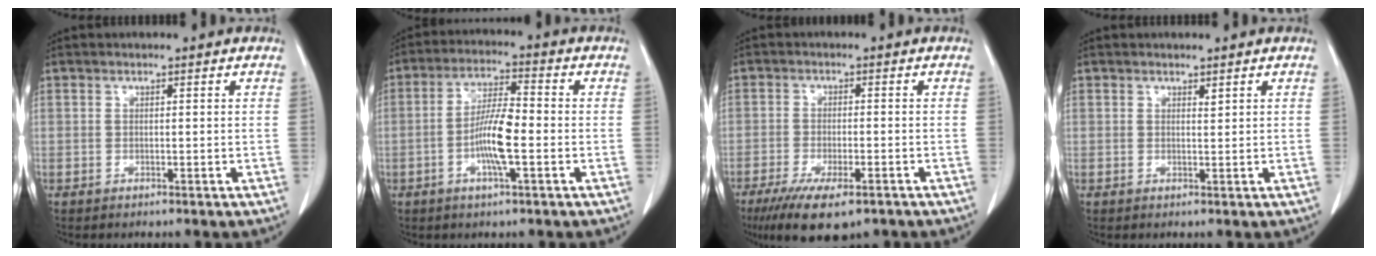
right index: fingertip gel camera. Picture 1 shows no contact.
{"total": 8.0, "force": [-2.0, 1.1, 7.7], "torque": [-0.150, 0.002, -0.043]}
{"total": 10.3, "force": [-7.0, 2.8, 7.1], "torque": [-0.112, -0.020, -0.107]}
{"total": 0.6, "force": [0.5, 0.1, 0.3], "torque": [-0.008, -0.006, 0.008]}